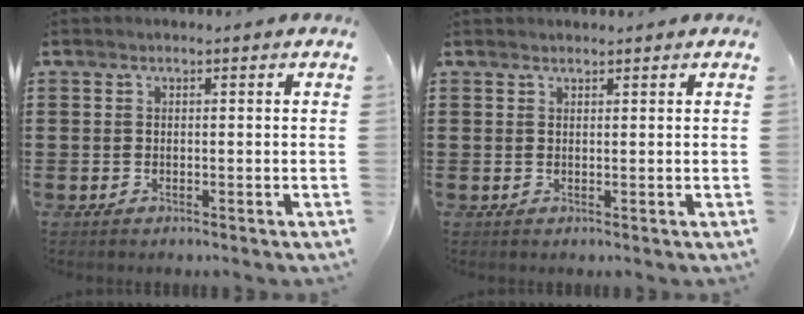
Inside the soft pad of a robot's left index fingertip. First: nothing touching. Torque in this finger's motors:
{"motor_torque": [-0.02, -0.11, 0.04, -0.01]}